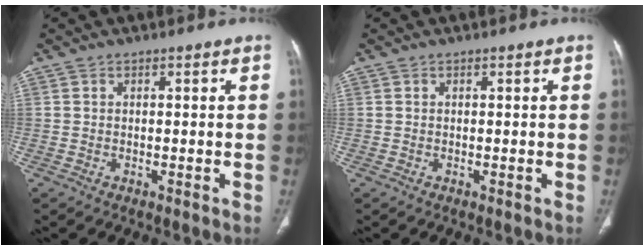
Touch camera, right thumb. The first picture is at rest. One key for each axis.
{"total": 0.0}